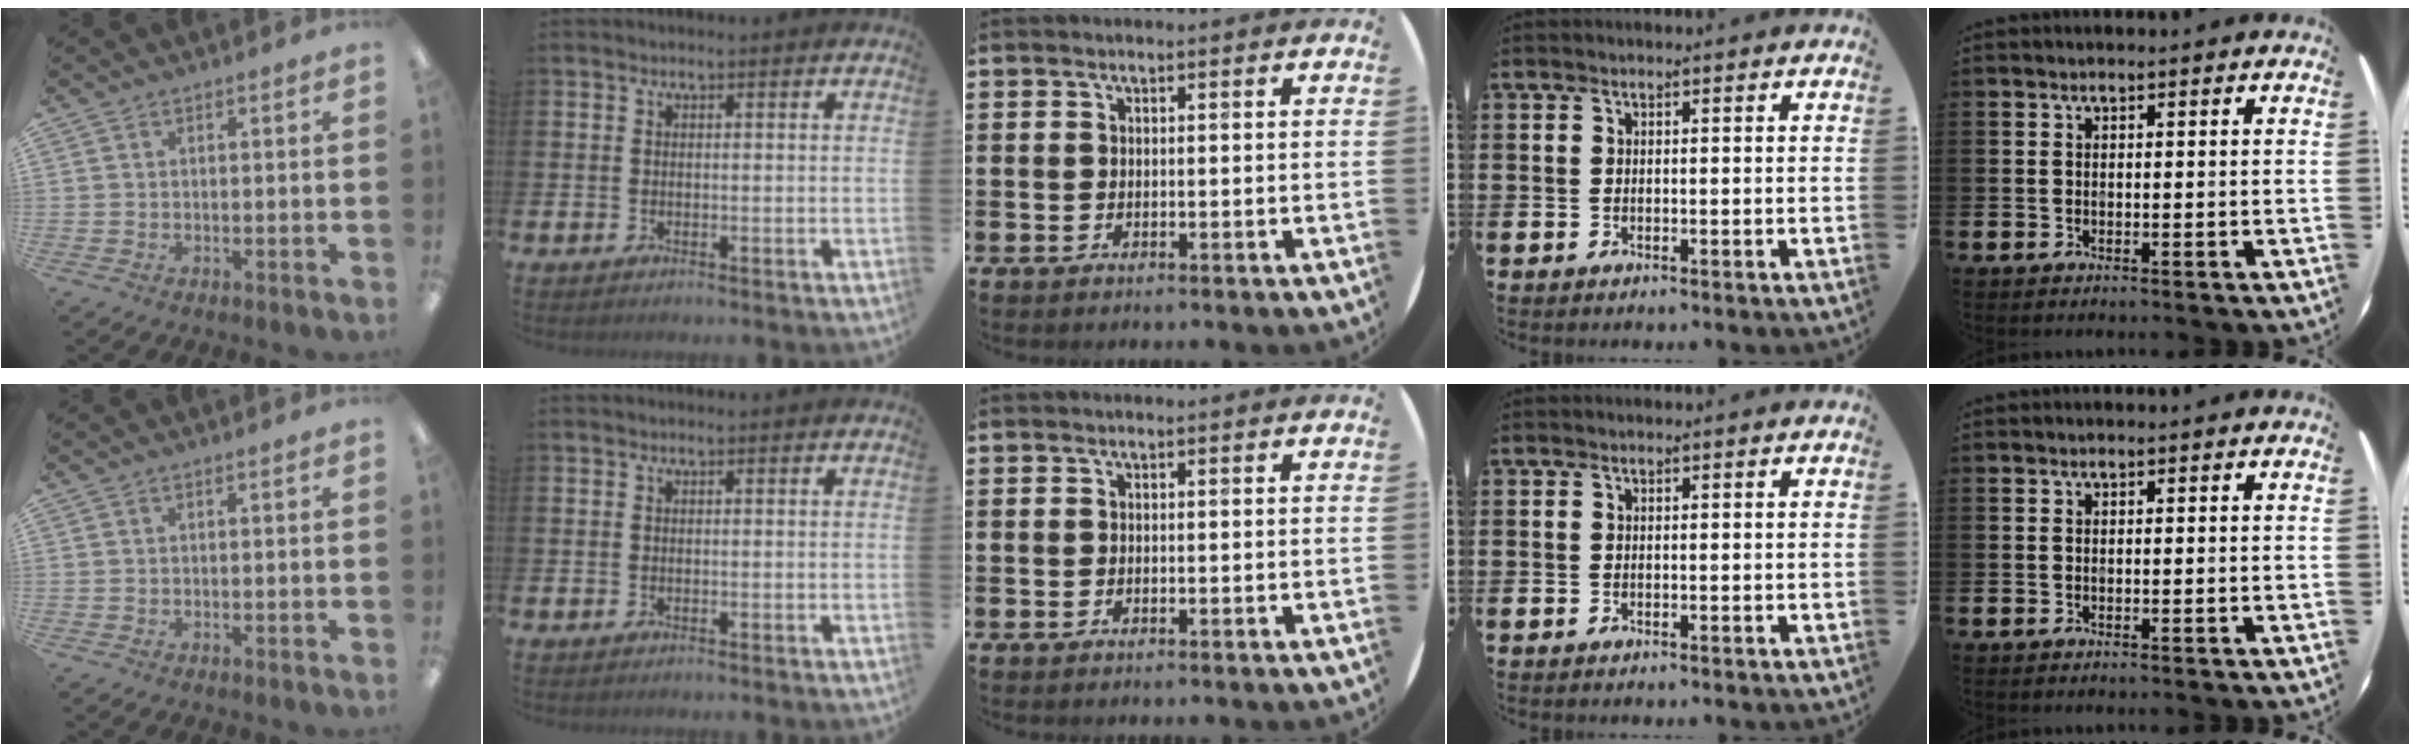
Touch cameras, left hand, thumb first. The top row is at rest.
{}